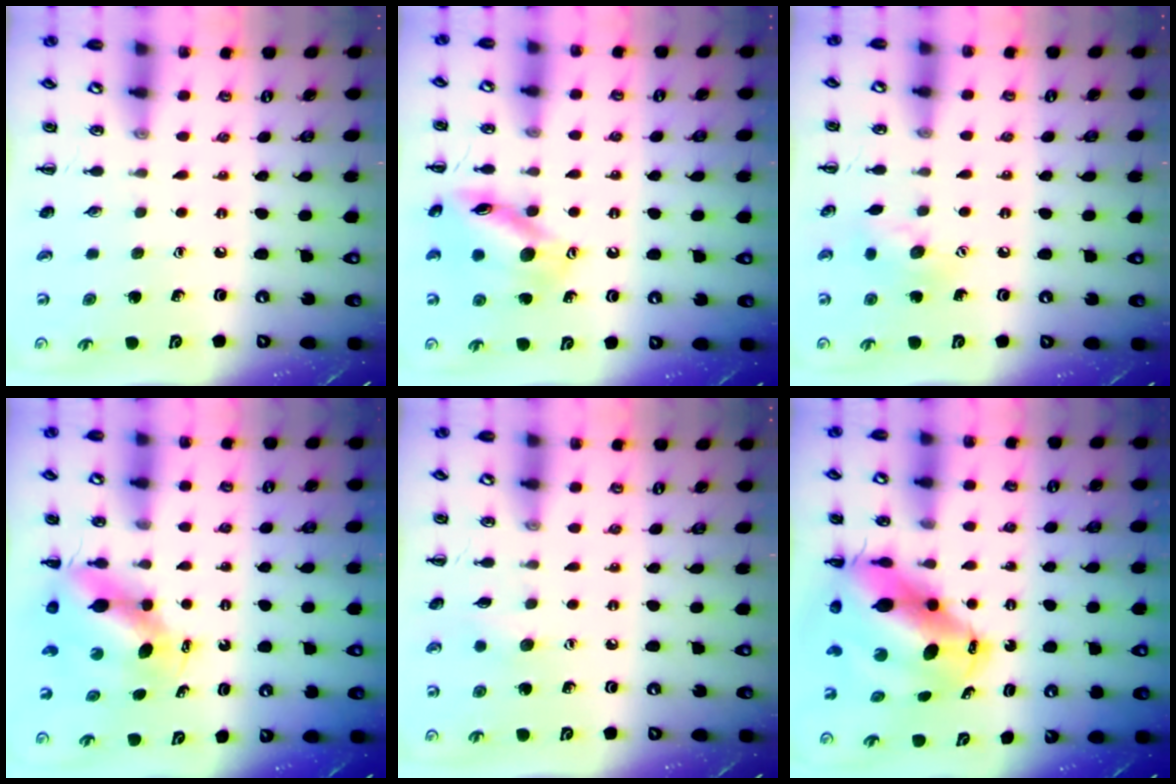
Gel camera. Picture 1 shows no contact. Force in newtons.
{"total": 14.6, "press": 14.6, "slide": 0.9}
{"total": 8.7, "press": 8.6, "slide": 1.1}
{"total": 7.9, "press": 7.8, "slide": 0.8}
{"total": 4.3, "press": 4.2, "slide": 1.0}
{"total": 13.1, "press": 12.6, "slide": 3.6}